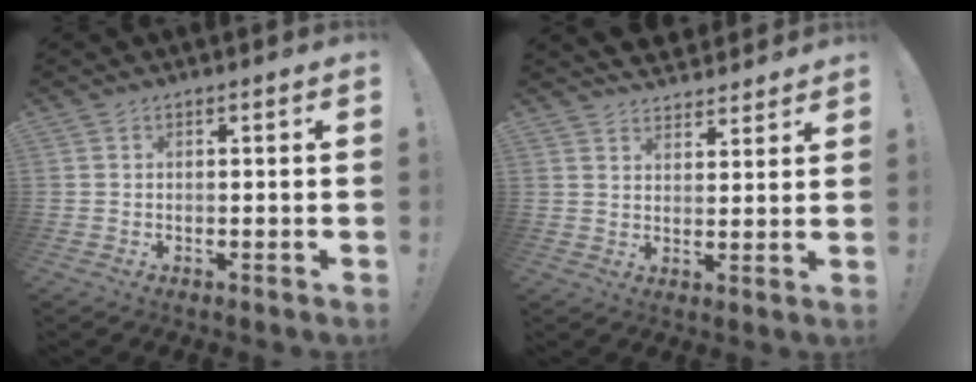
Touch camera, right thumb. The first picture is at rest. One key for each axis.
{"total": 4.6, "fx": 4.1, "fy": 2.0, "fz": 0.5, "tx": -0.005, "ty": -0.033, "tz": 0.076}